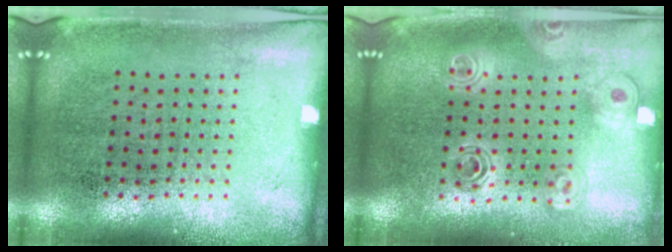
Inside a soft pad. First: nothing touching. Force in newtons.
{"total": 1.6, "press": 1.4, "slide": 0.8}